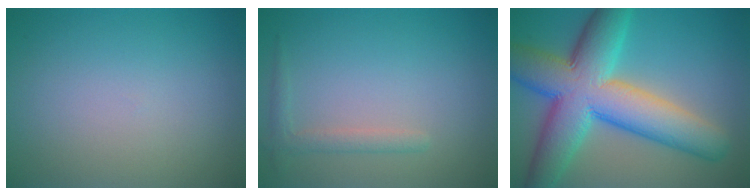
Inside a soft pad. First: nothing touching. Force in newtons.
{"total": 1.5, "press": 1.5, "slide": 0.1}
{"total": 12.2, "press": 12.2, "slide": 0.5}